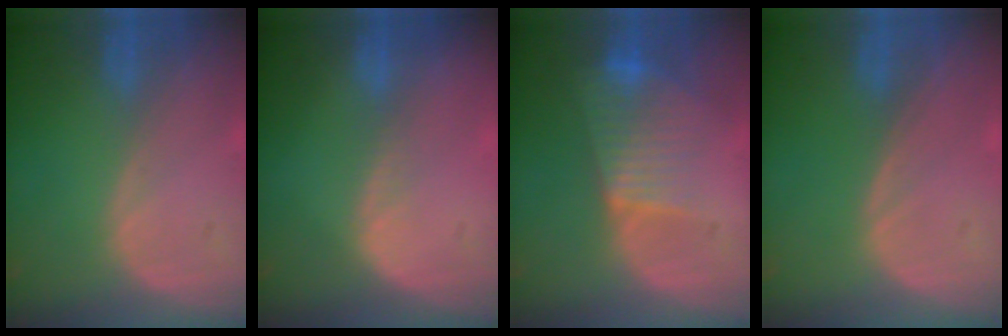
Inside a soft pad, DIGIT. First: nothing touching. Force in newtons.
{"total": 1.5, "press": 1.0, "slide": 1.1}
{"total": 7.8, "press": 6.7, "slide": 4.1}
{"total": 0.0}